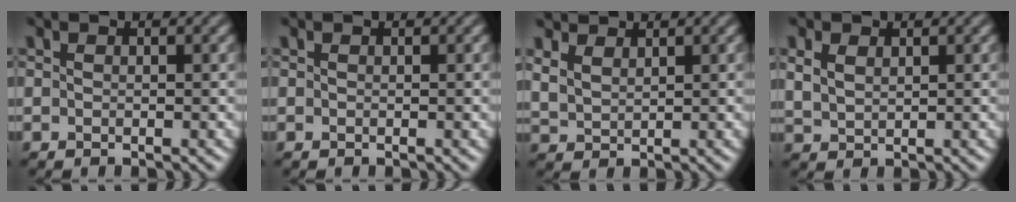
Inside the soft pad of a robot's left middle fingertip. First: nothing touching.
{"total": 0.0}
{"total": 3.4, "force": [2.7, 1.7, 1.3], "torque": [-0.040, 0.003, 0.057]}
{"total": 2.0, "force": [1.1, 1.3, 1.1], "torque": [-0.030, -0.002, 0.027]}